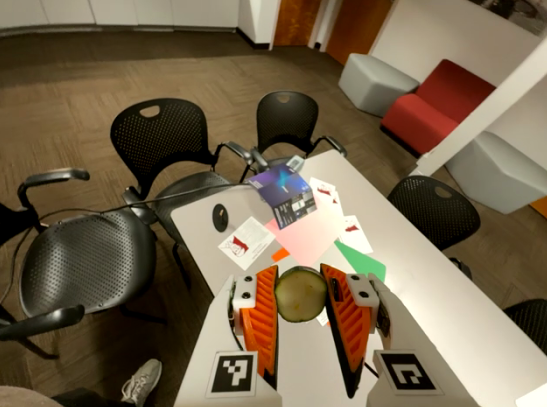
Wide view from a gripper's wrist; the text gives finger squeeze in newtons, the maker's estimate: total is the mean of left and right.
{"total": 14.8, "left": 15.6, "right": 14.1}